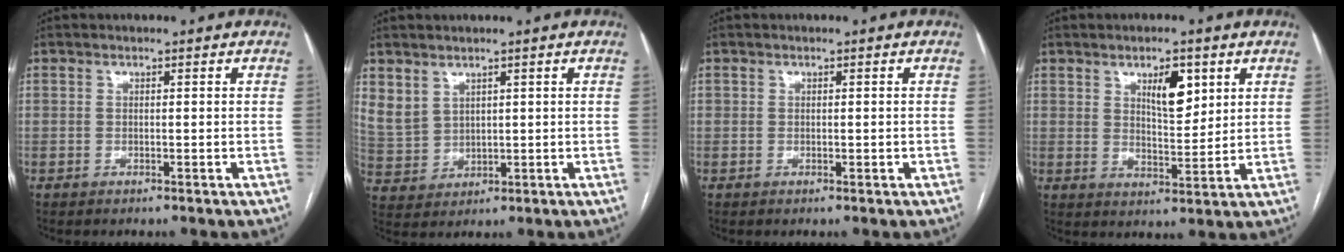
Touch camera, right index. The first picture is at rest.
{"total": 5.4, "force": [3.4, 3.8, 1.8], "torque": [-0.041, 0.005, 0.087]}
{"total": 0.7, "force": [-0.1, 0.5, 0.5], "torque": [-0.011, 0.005, 0.002]}
{"total": 6.4, "force": [3.0, 2.3, 5.2], "torque": [-0.086, -0.001, 0.054]}